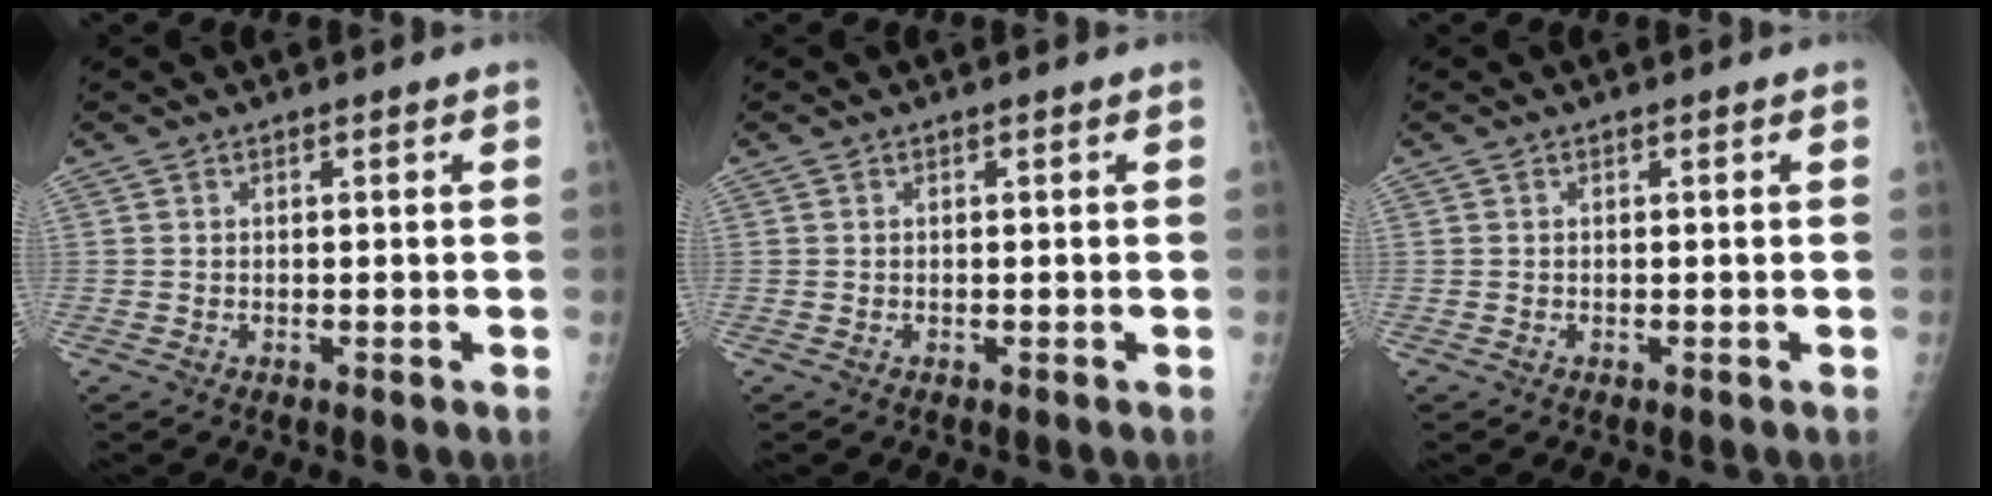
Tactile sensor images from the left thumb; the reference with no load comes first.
{"total": 0.0}
{"total": 0.0}